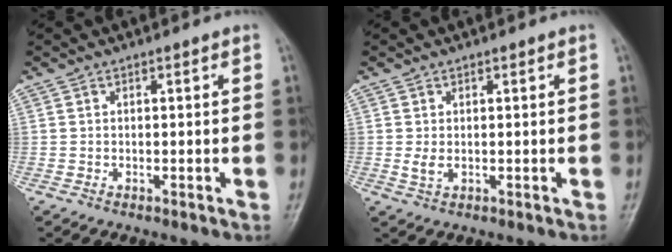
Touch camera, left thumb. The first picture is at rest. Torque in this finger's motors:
{"motor_torque": [0.08, -0.05, 0.45, 0.00, 0.01]}